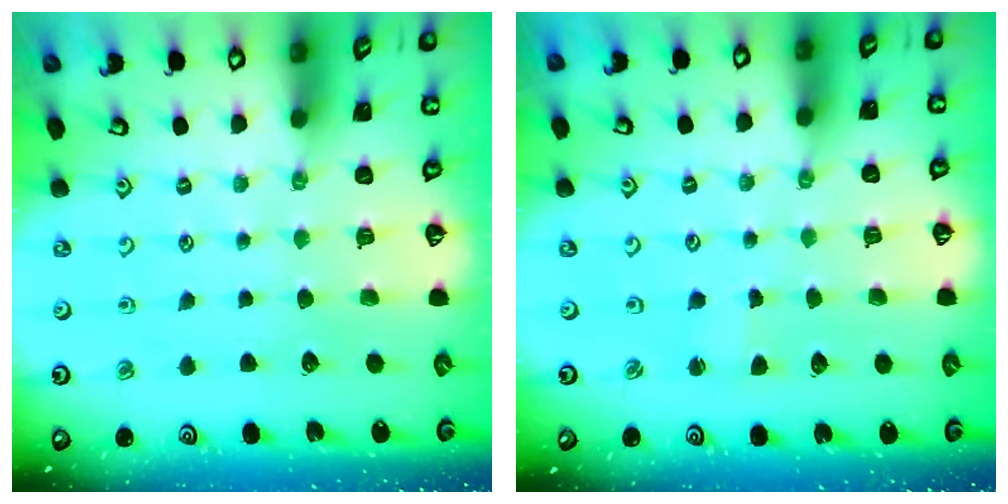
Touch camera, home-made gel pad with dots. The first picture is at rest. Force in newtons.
{"total": 1.3, "press": 1.2, "slide": 0.1}